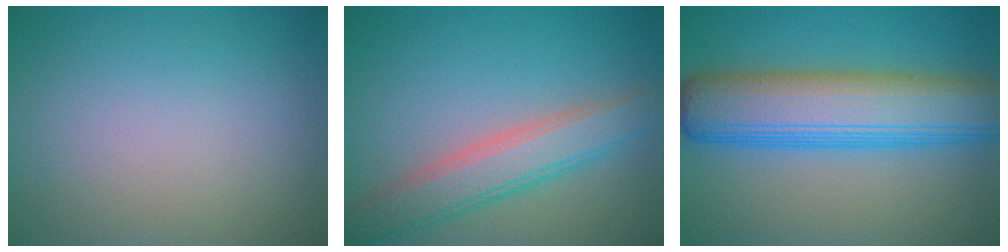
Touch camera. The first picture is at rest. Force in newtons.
{"total": 4.9, "press": 4.9, "slide": 0.3}
{"total": 10.2, "press": 10.2, "slide": 0.2}